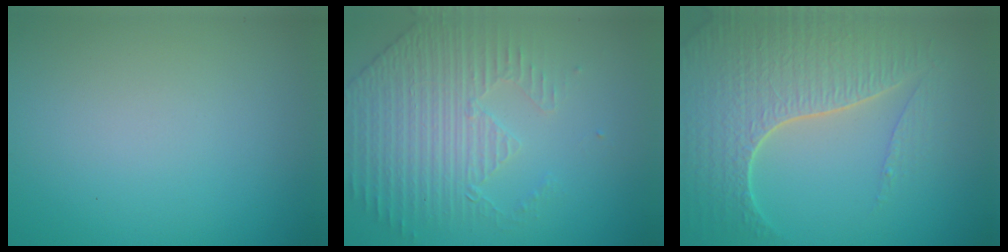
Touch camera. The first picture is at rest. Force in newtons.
{"total": 4.4, "press": 3.5, "slide": 2.6}
{"total": 7.4, "press": 5.5, "slide": 5.0}